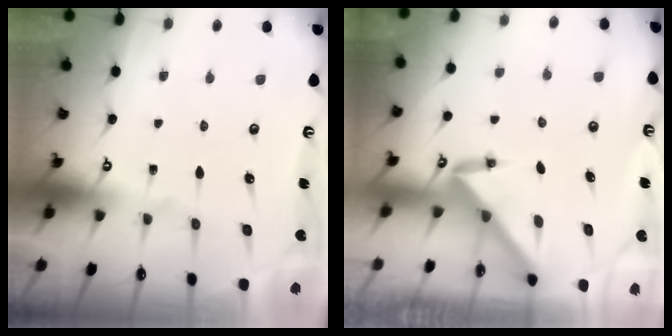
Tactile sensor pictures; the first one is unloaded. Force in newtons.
{"total": 3.3, "press": 3.3, "slide": 0.2}